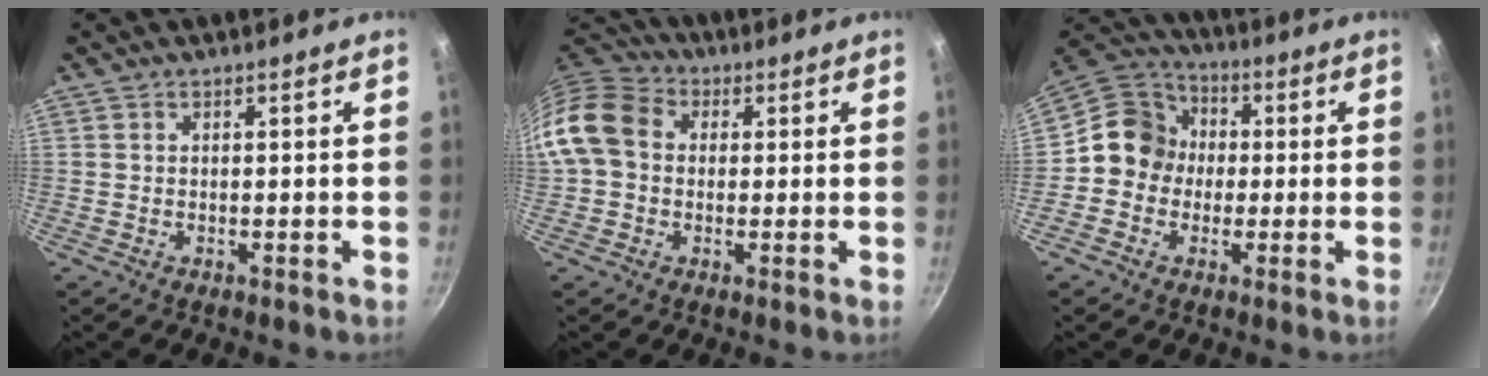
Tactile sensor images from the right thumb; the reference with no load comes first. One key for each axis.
{"total": 11.0, "fx": 0.7, "fy": 8.8, "fz": 6.4, "tx": -0.095, "ty": 0.024, "tz": -0.007}
{"total": 10.2, "fx": -0.4, "fy": 9.4, "fz": 3.9, "tx": -0.028, "ty": 0.027, "tz": -0.031}